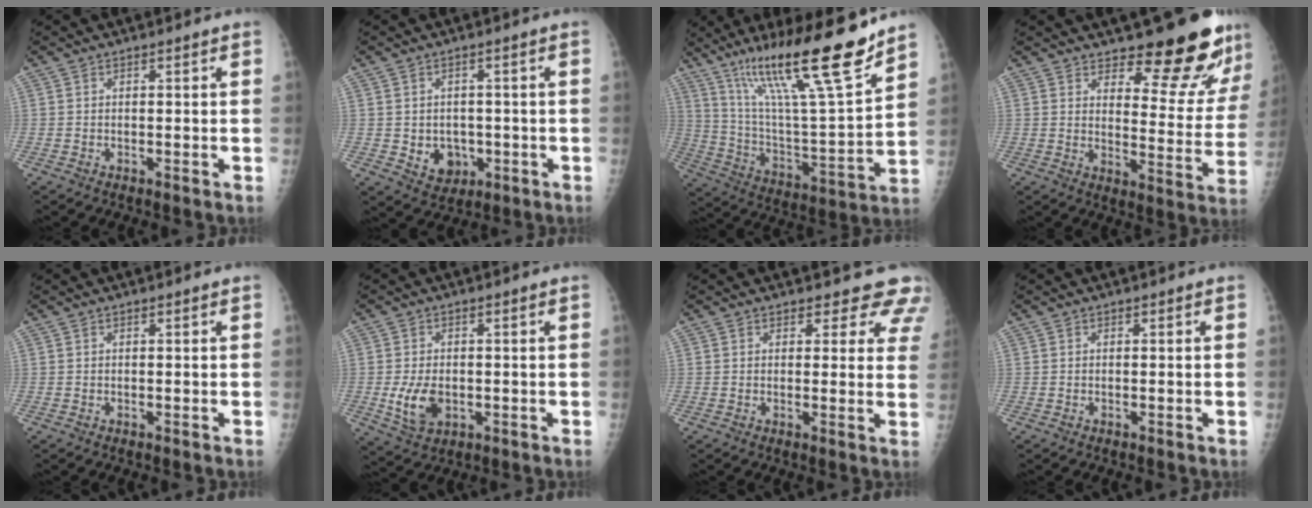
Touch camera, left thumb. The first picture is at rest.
{"total": 5.5, "force": [-1.0, 4.6, 2.9], "torque": [-0.017, 0.002, 0.000]}
{"total": 24.3, "force": [16.3, 2.8, 17.8], "torque": [-0.282, -0.066, 0.285]}
{"total": 16.1, "force": [13.3, 4.4, 8.0], "torque": [-0.059, -0.118, 0.170]}
{"total": 0.0}
{"total": 6.6, "force": [-1.0, 4.3, 4.9], "torque": [-0.086, -0.006, -0.009]}
{"total": 8.3, "force": [7.4, 3.6, 1.3], "torque": [0.040, -0.032, 0.056]}
{"total": 0.0}